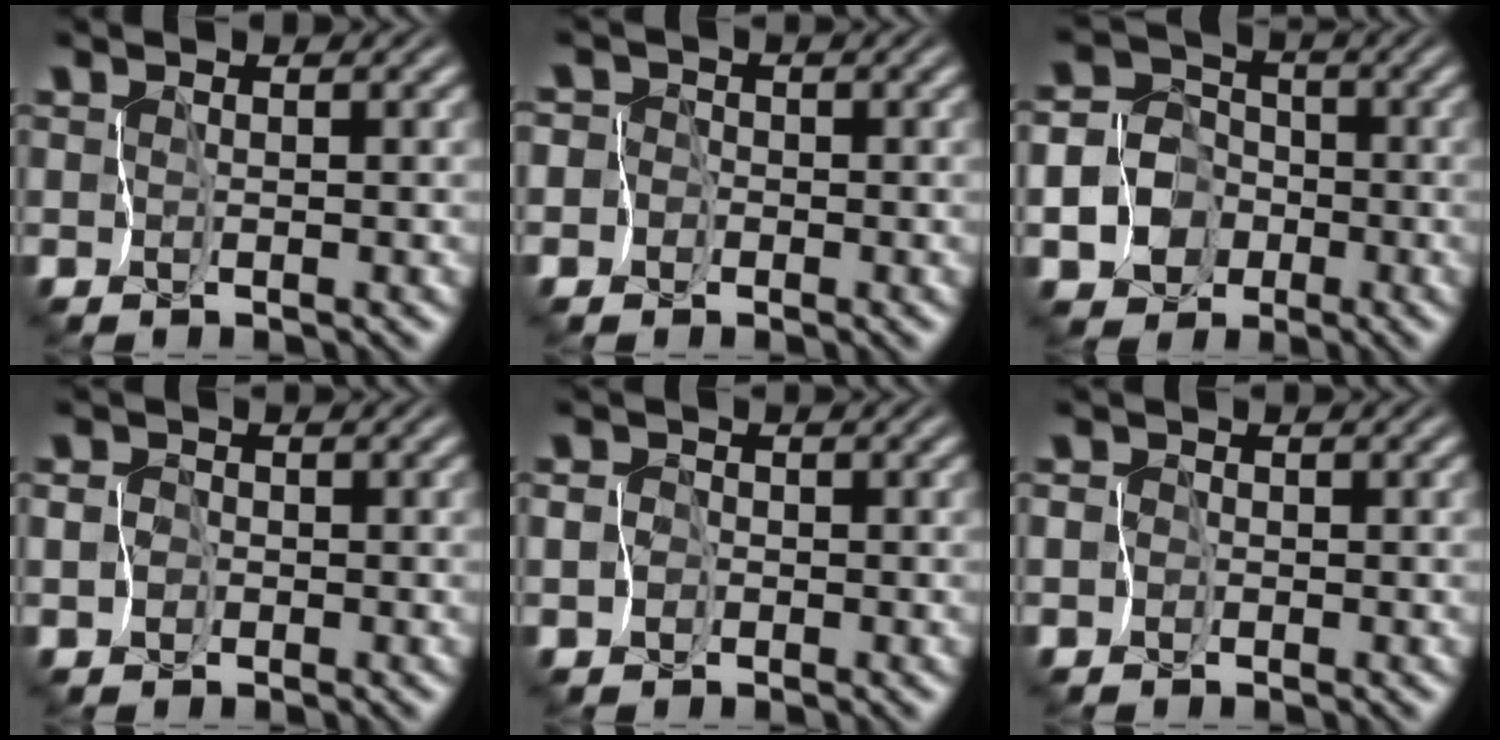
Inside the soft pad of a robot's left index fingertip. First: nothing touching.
{"total": 5.3, "force": [-2.3, 4.7, 0.7], "torque": [-0.011, 0.010, -0.070]}
{"total": 9.8, "force": [-3.6, 8.7, 2.7], "torque": [-0.064, -0.016, -0.087]}
{"total": 2.3, "force": [-0.9, 2.1, 0.5], "torque": [0.009, 0.006, -0.032]}
{"total": 2.4, "force": [-0.9, 2.1, 0.5], "torque": [0.011, 0.007, -0.034]}
{"total": 2.5, "force": [-1.0, 2.3, 0.4], "torque": [0.010, 0.009, -0.039]}